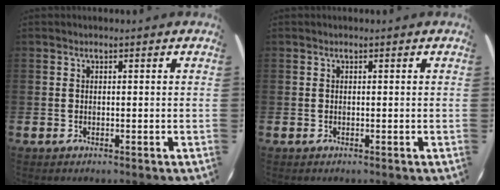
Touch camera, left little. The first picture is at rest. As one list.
[{"total": 0.0}]